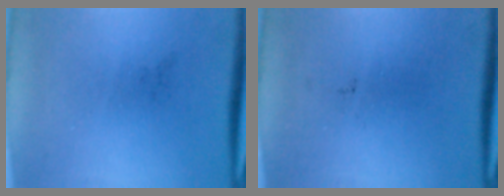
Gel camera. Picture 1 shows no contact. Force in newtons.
{"total": 0.0}